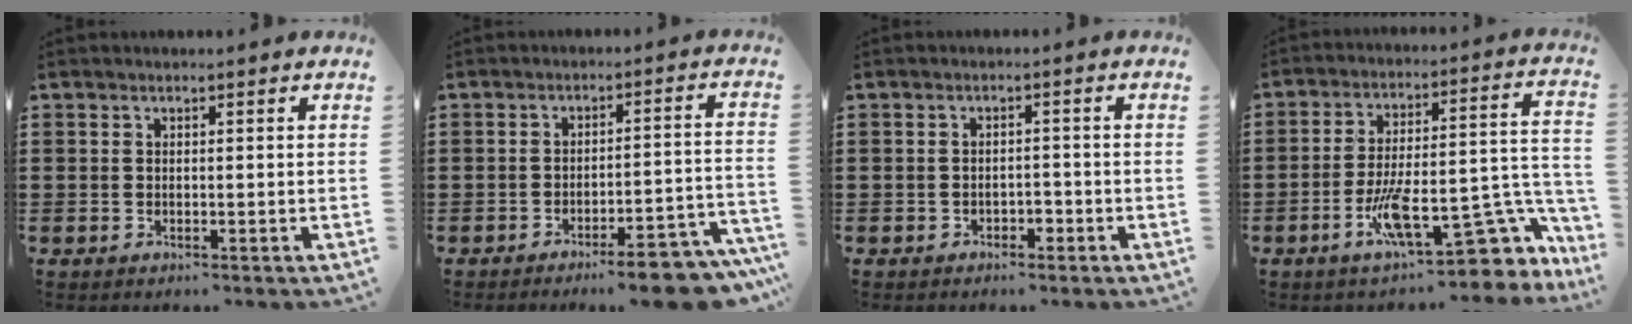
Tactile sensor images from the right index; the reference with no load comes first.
{"total": 7.1, "force": [-6.2, 0.4, 3.4], "torque": [-0.045, 0.004, -0.111]}
{"total": 1.6, "force": [-1.2, 0.8, 0.6], "torque": [-0.017, -0.003, -0.025]}
{"total": 14.4, "force": [-6.7, 4.7, 11.8], "torque": [-0.187, 0.002, -0.114]}